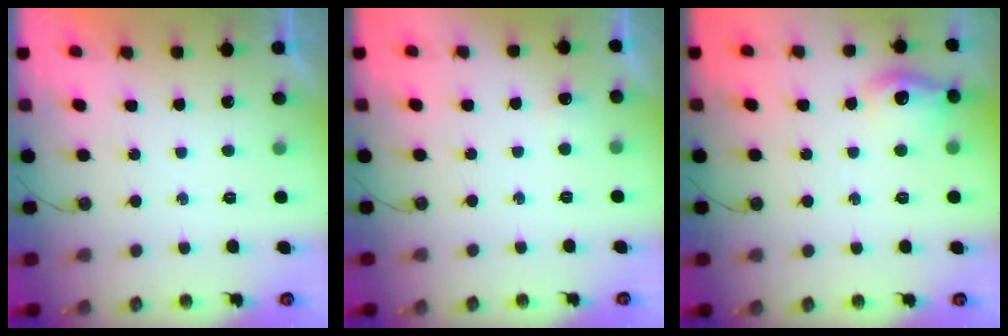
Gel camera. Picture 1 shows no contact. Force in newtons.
{"total": 3.8, "press": 3.7, "slide": 0.8}
{"total": 11.9, "press": 11.8, "slide": 1.0}